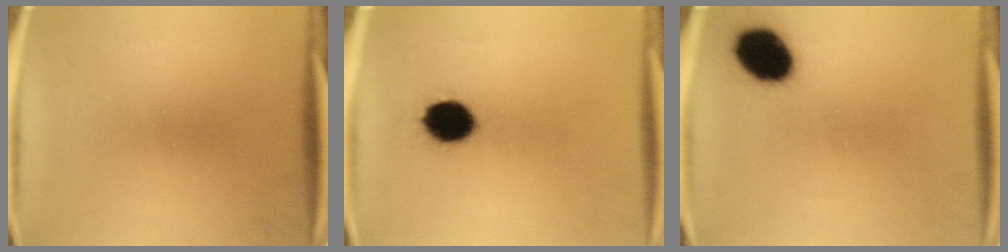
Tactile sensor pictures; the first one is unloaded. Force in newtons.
{"total": 10.9}
{"total": 11.5}